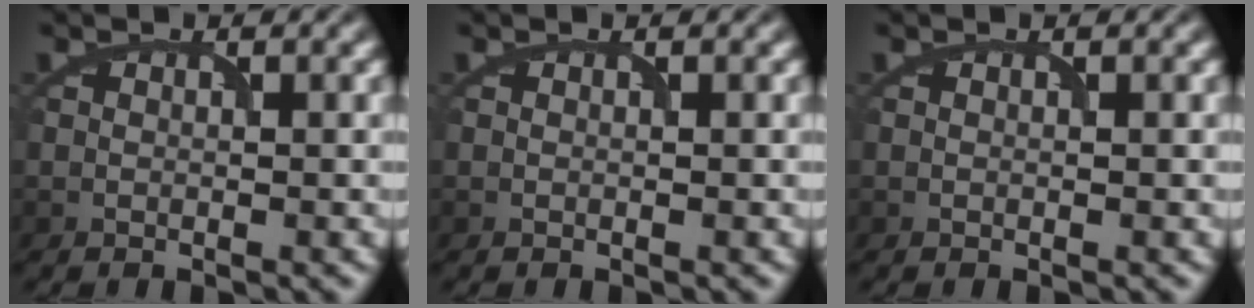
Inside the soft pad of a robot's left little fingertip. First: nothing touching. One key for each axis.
{"total": 0.0}
{"total": 0.0}